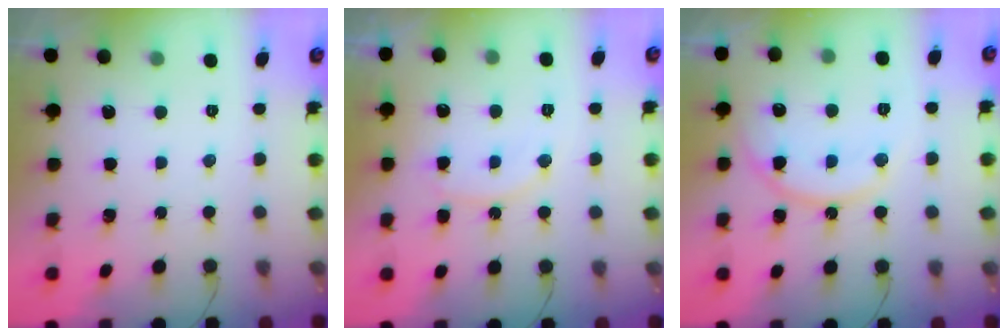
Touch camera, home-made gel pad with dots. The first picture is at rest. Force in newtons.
{"total": 8.5, "press": 8.5, "slide": 0.4}
{"total": 12.4, "press": 12.4, "slide": 0.7}